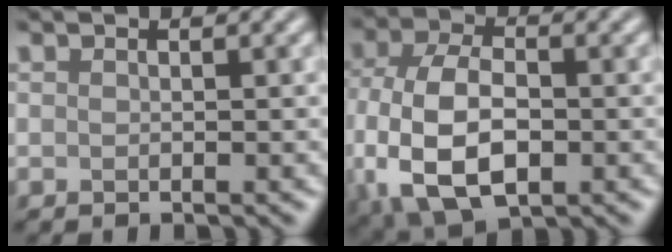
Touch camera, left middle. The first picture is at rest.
{"total": 10.2, "force": [-2.3, 6.1, 7.8], "torque": [-0.180, -0.020, -0.044]}